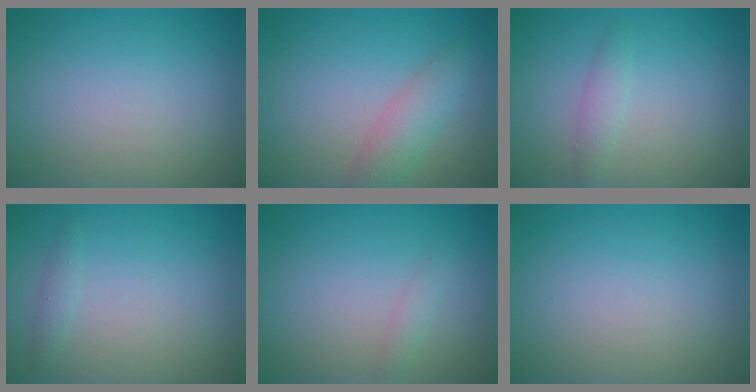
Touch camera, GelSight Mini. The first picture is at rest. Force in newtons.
{"total": 3.0, "press": 3.0, "slide": 0.1}
{"total": 1.4, "press": 1.4, "slide": 0.0}
{"total": 0.8, "press": 0.8, "slide": 0.1}
{"total": 0.9, "press": 0.9, "slide": 0.1}
{"total": 0.0}